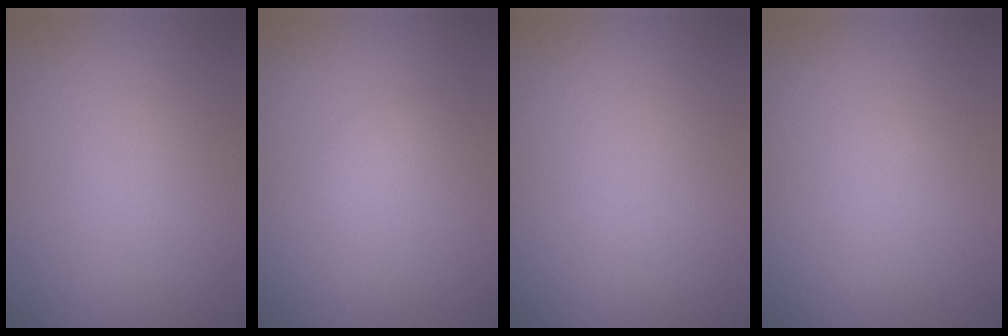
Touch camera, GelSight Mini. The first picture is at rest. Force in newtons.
{"total": 0.8, "press": 0.8, "slide": 0.0}
{"total": 0.0}
{"total": 0.0}